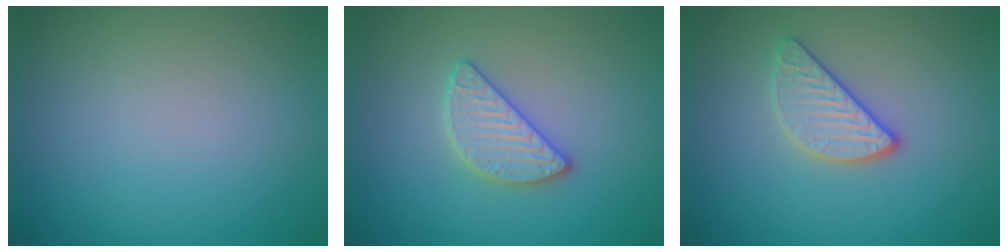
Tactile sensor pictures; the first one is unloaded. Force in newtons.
{"total": 2.8, "press": 2.7, "slide": 0.5}
{"total": 2.6, "press": 2.5, "slide": 0.8}